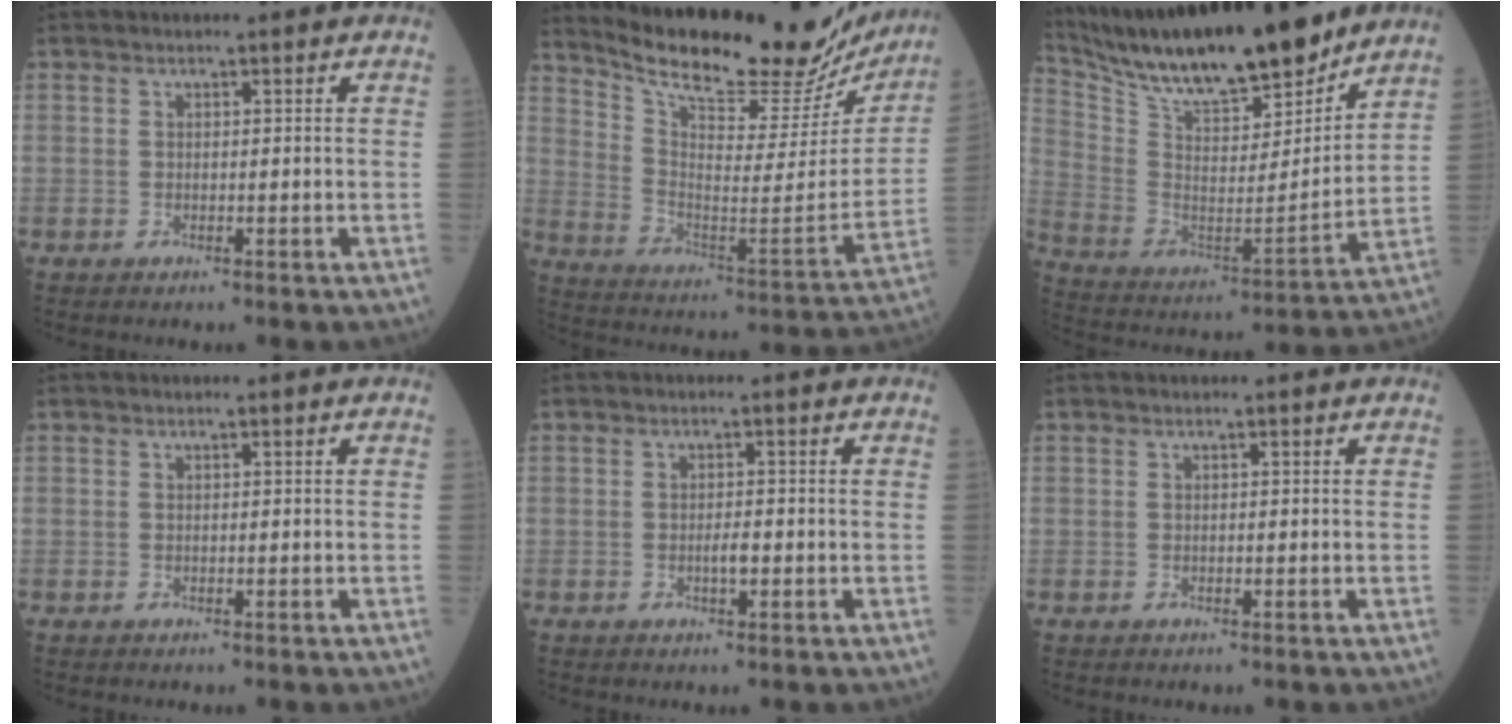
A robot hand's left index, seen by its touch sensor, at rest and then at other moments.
{"total": 24.9, "force": [22.3, 6.0, 9.4], "torque": [-0.153, -0.052, 0.309]}
{"total": 22.4, "force": [19.3, 3.6, 10.8], "torque": [-0.201, -0.012, 0.326]}
{"total": 0.0}
{"total": 1.5, "force": [-0.6, 0.3, 1.3], "torque": [-0.024, -0.003, -0.012]}
{"total": 0.0}